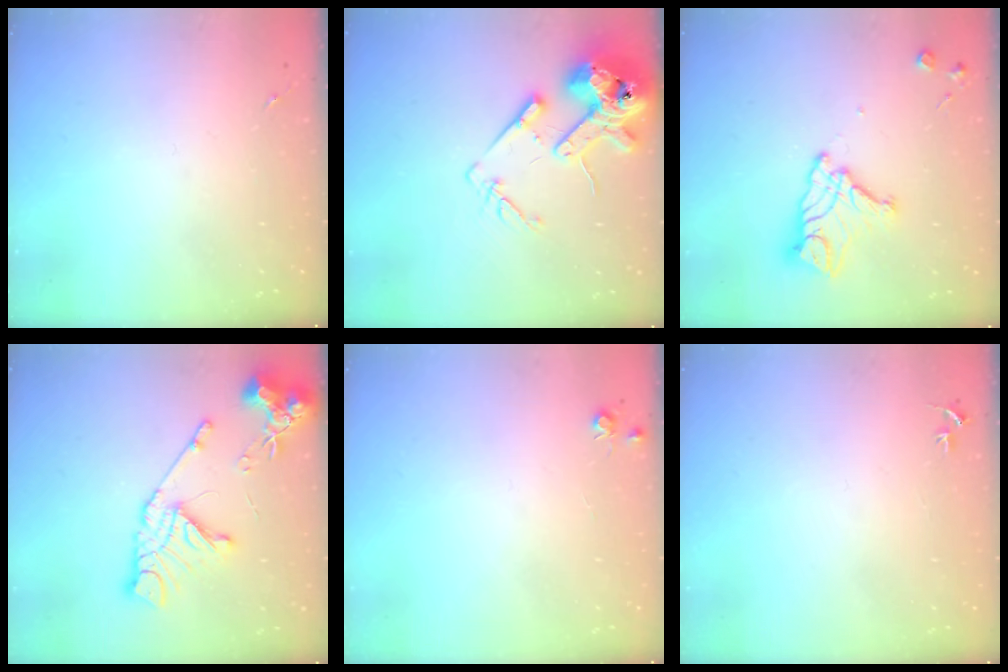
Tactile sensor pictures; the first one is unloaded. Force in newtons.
{"total": 16.1, "press": 15.9, "slide": 2.4}
{"total": 13.7, "press": 13.7, "slide": 1.3}
{"total": 16.4, "press": 16.3, "slide": 1.9}
{"total": 5.4, "press": 5.3, "slide": 0.7}
{"total": 3.1, "press": 3.1, "slide": 0.3}